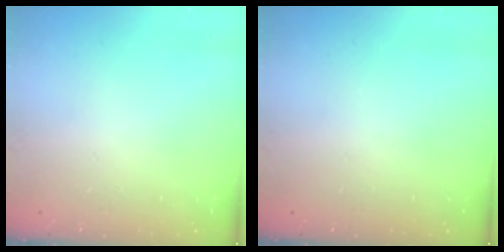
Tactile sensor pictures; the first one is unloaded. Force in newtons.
{"total": 0.0}